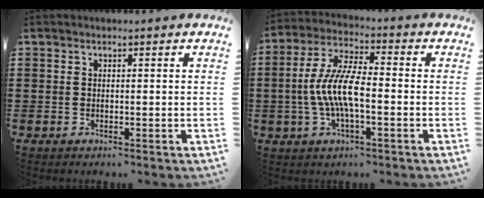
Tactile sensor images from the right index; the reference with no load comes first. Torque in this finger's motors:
{"motor_torque": [1.42, -0.38, 1.05, 0.21]}